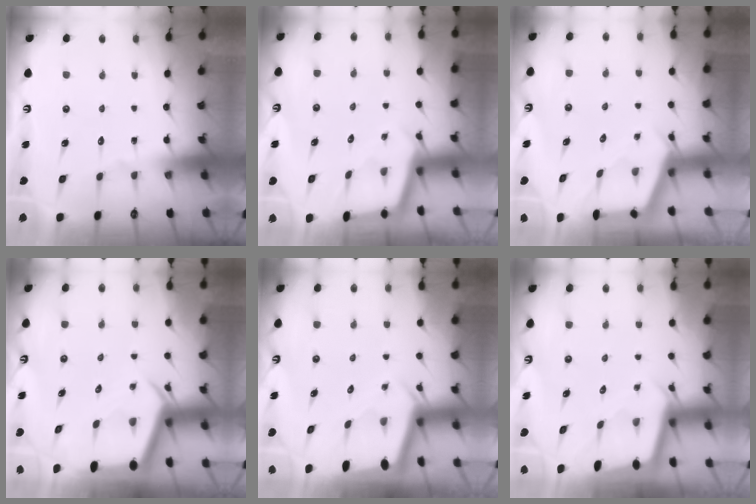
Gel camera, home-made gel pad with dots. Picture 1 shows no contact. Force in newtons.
{"total": 2.3, "press": 2.3, "slide": 0.1}
{"total": 2.6, "press": 2.6, "slide": 0.4}
{"total": 3.8, "press": 3.8, "slide": 0.4}
{"total": 2.2, "press": 2.2, "slide": 0.2}
{"total": 1.9, "press": 1.9, "slide": 0.1}